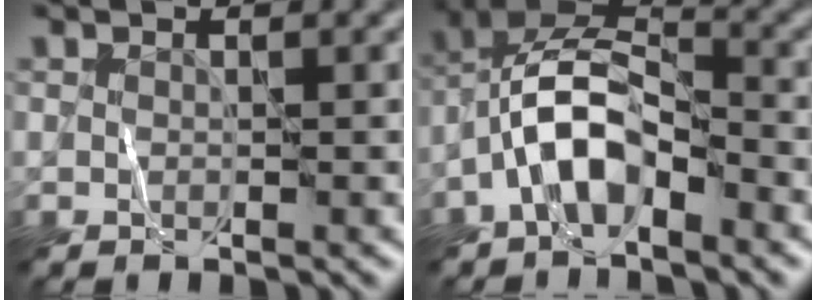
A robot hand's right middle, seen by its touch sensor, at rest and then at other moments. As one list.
[{"total": 6.4, "force": [-3.1, 3.0, 4.7], "torque": [-0.089, 0.012, -0.066]}]